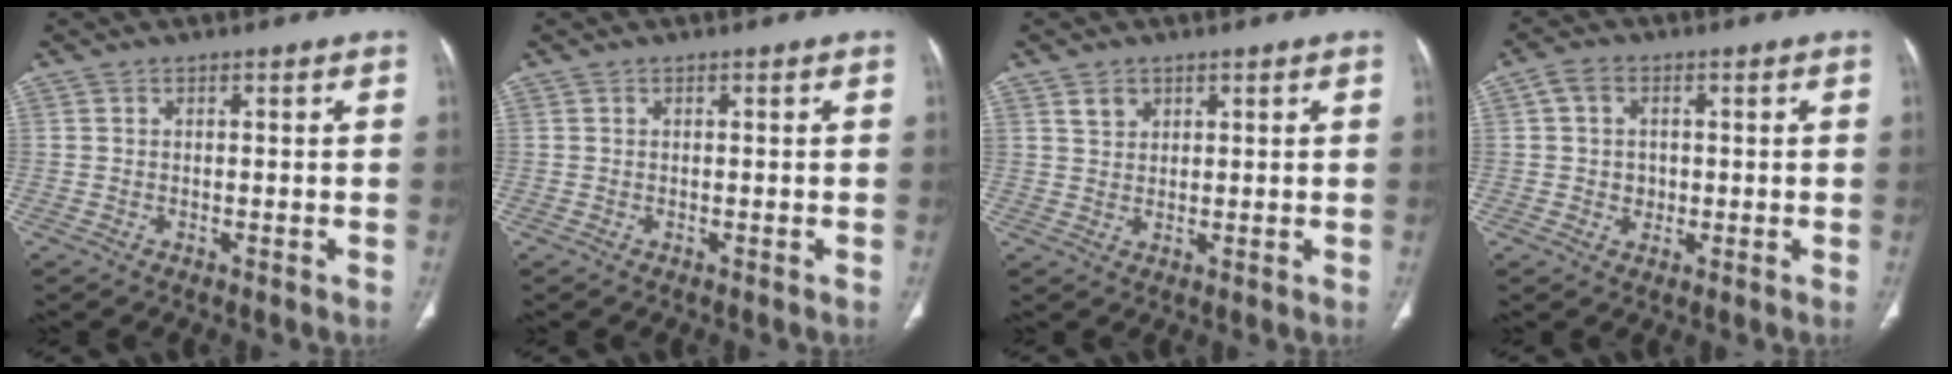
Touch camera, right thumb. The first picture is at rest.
{"total": 0.0}
{"total": 2.7, "force": [1.7, 1.9, 1.0], "torque": [-0.008, -0.009, 0.035]}
{"total": 4.5, "force": [0.4, 3.8, 2.5], "torque": [-0.030, 0.002, 0.005]}